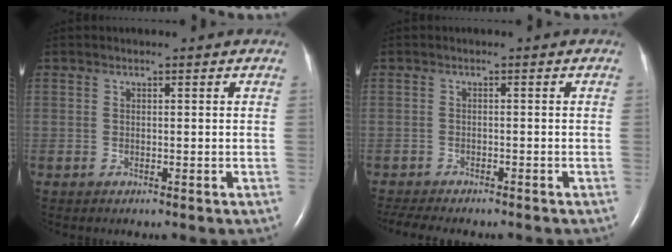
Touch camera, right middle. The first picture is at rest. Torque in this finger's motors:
{"motor_torque": [0.00, 0.00, 0.12, 0.05]}